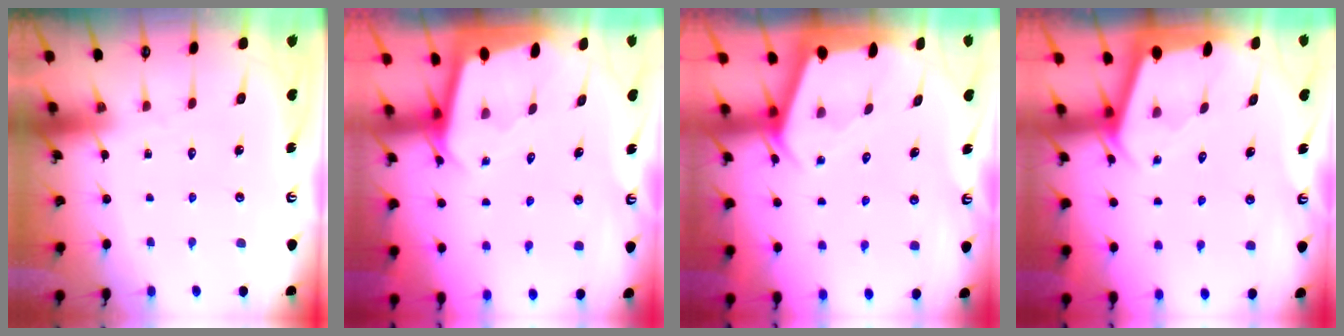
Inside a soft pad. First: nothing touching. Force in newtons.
{"total": 1.9, "press": 1.9, "slide": 0.0}
{"total": 2.5, "press": 2.5, "slide": 0.3}
{"total": 2.2, "press": 2.2, "slide": 0.1}